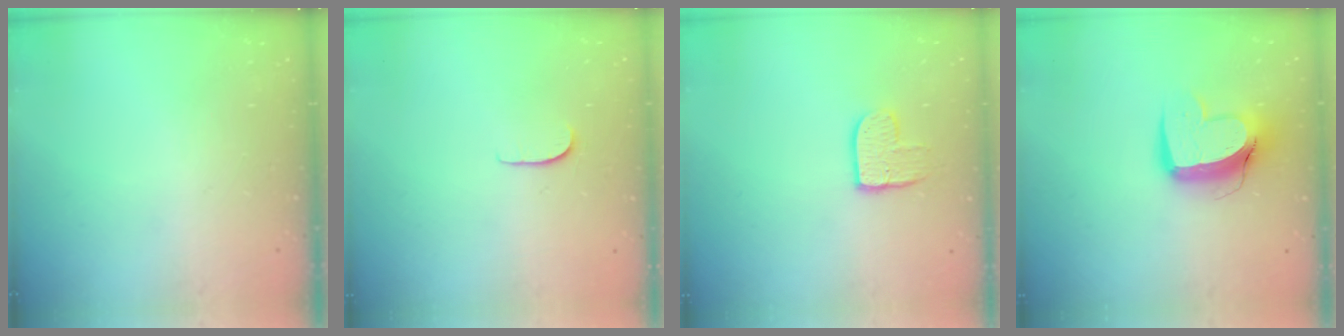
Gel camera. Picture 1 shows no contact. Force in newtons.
{"total": 4.2, "press": 4.2, "slide": 0.4}
{"total": 8.5, "press": 8.4, "slide": 0.5}
{"total": 12.3, "press": 12.2, "slide": 1.3}